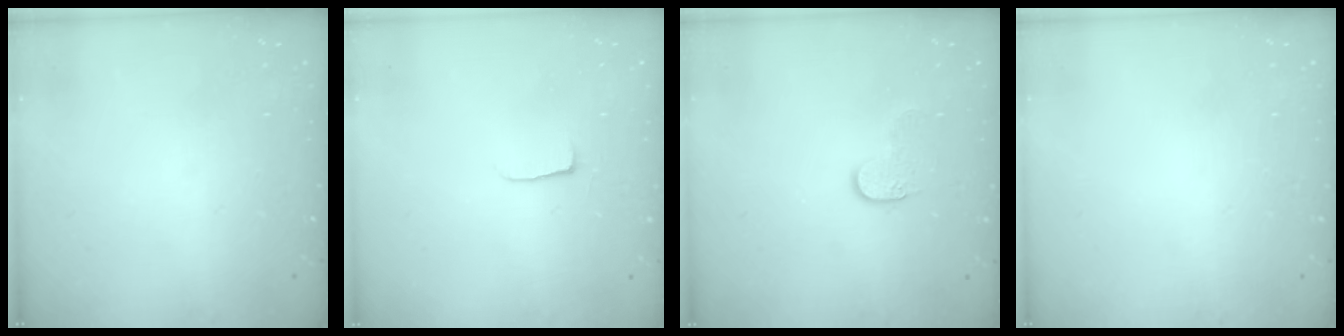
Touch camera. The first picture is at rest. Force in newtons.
{"total": 3.9, "press": 3.9, "slide": 0.5}
{"total": 5.6, "press": 5.6, "slide": 0.5}
{"total": 0.0}